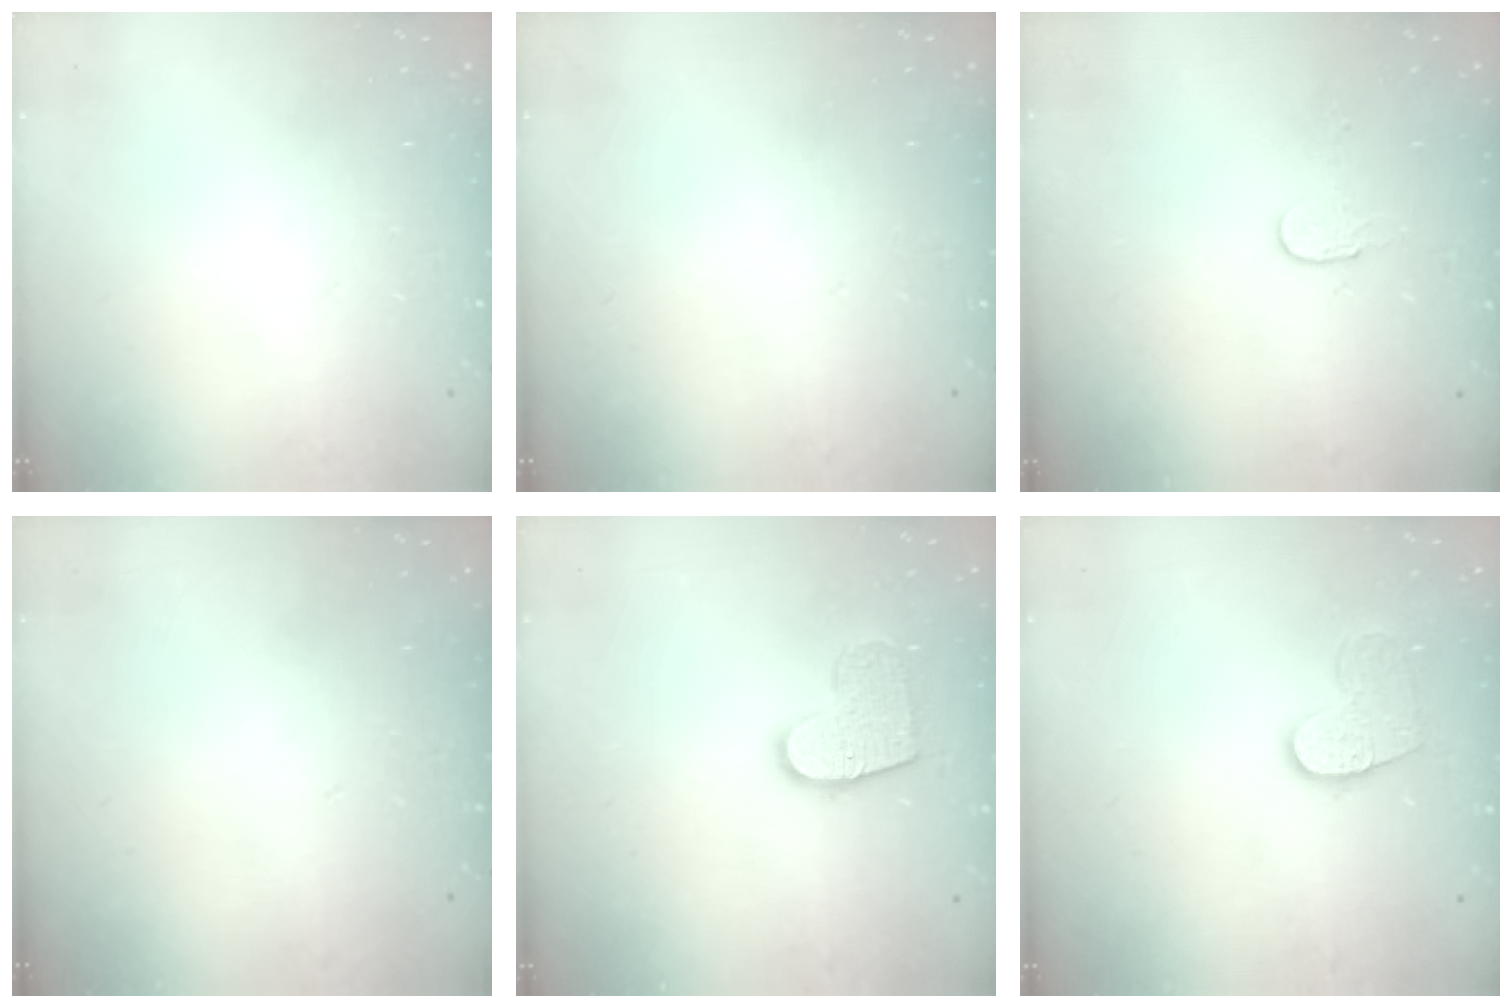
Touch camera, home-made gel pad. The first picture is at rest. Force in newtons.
{"total": 0.0}
{"total": 2.7, "press": 2.7, "slide": 0.2}
{"total": 0.0}
{"total": 11.3, "press": 11.3, "slide": 0.7}
{"total": 9.9, "press": 9.9, "slide": 0.7}